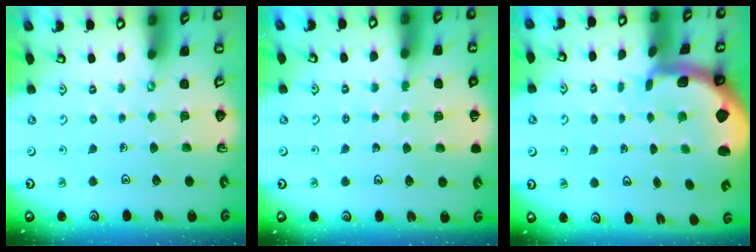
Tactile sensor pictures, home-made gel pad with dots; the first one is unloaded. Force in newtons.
{"total": 4.0, "press": 3.7, "slide": 1.5}
{"total": 1.7, "press": 1.7, "slide": 0.4}